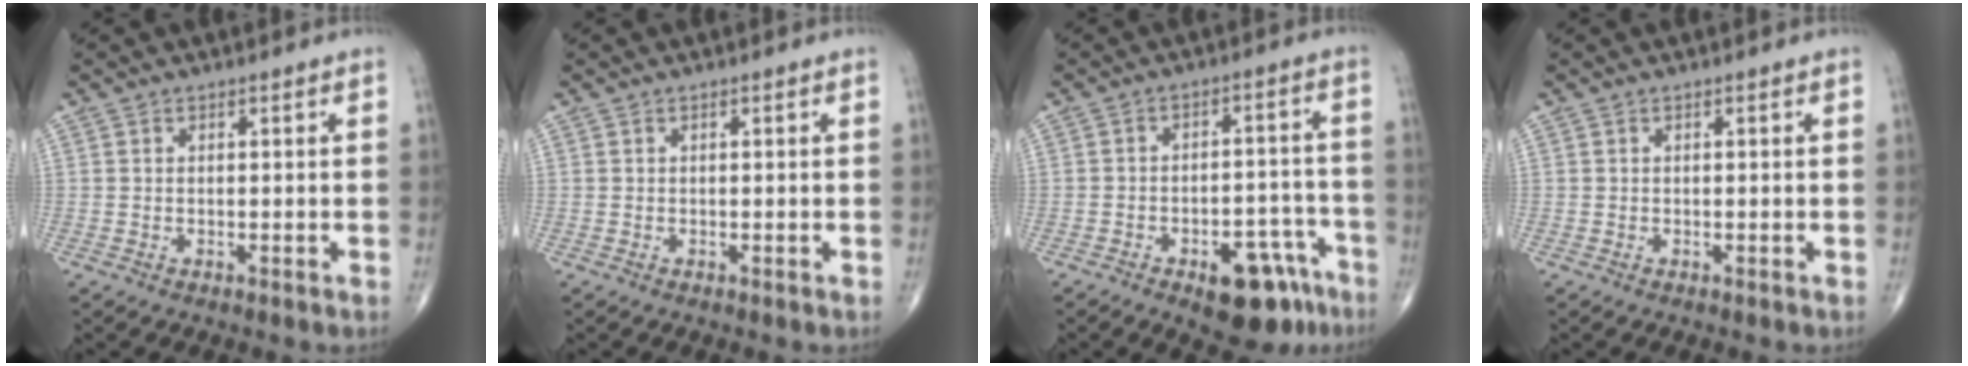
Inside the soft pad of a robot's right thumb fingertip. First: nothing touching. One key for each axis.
{"total": 0.0}
{"total": 12.4, "fx": -7.5, "fy": 5.8, "fz": 7.9, "tx": -0.074, "ty": 0.057, "tz": -0.097}
{"total": 0.0}